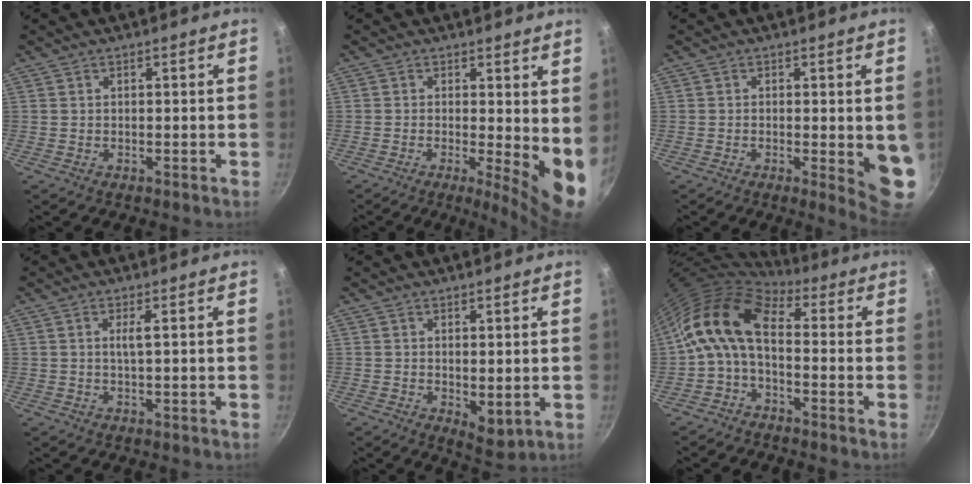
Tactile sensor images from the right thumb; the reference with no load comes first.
{"total": 8.4, "force": [0.0, 2.6, 8.0], "torque": [-0.099, -0.020, 0.002]}
{"total": 7.3, "force": [-0.7, 2.1, 6.9], "torque": [-0.075, -0.018, -0.008]}
{"total": 1.9, "force": [0.4, 0.1, 1.9], "torque": [-0.040, 0.000, 0.010]}
{"total": 4.7, "force": [0.6, 2.4, 4.0], "torque": [-0.049, -0.020, 0.013]}
{"total": 10.7, "force": [-0.4, 6.1, 8.7], "torque": [-0.157, 0.035, -0.025]}